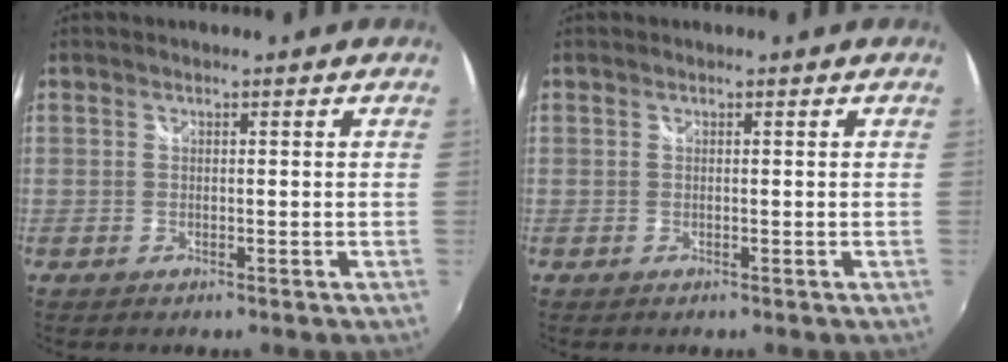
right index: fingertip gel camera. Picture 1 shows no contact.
{"total": 0.0}